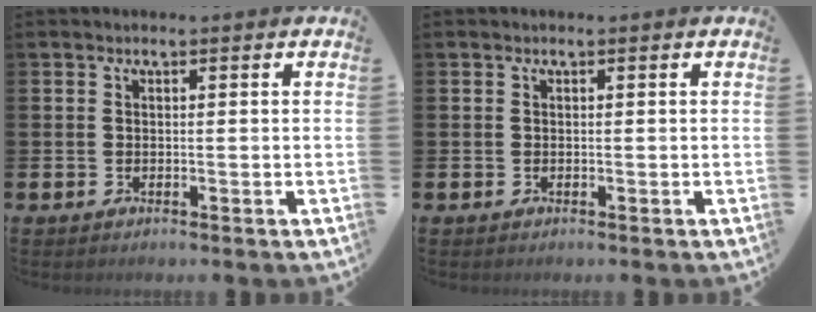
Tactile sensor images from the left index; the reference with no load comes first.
{"total": 0.0}